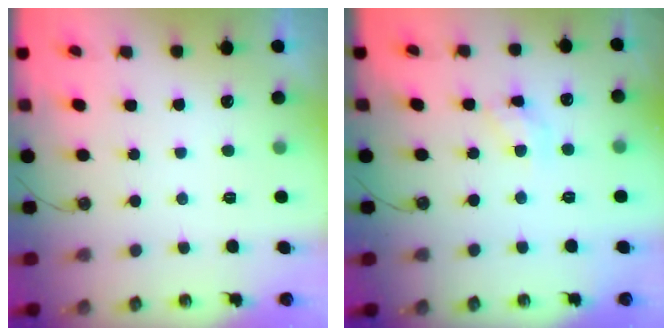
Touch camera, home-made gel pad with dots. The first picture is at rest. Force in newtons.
{"total": 7.3, "press": 7.3, "slide": 0.4}